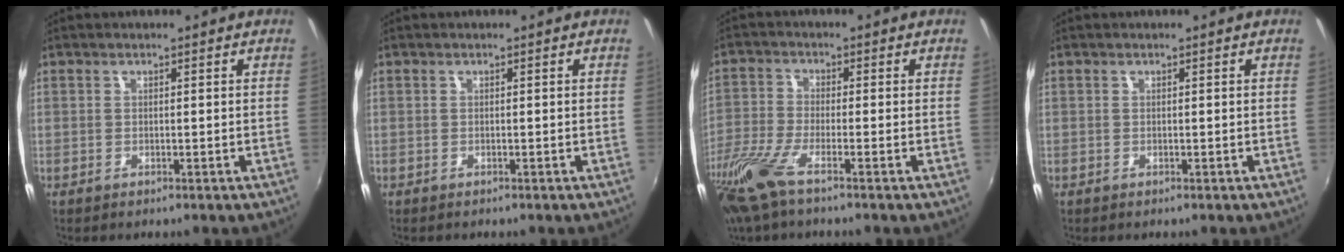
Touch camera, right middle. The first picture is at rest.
{"total": 0.0}
{"total": 9.8, "force": [-6.8, 1.4, 6.9], "torque": [-0.165, -0.037, -0.139]}
{"total": 0.0}